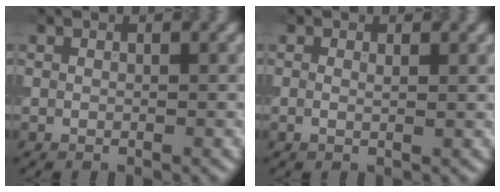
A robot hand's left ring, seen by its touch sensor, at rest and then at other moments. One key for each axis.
{"total": 0.9, "fx": 0.3, "fy": 0.2, "fz": 0.8, "tx": -0.013, "ty": -0.003, "tz": 0.002}